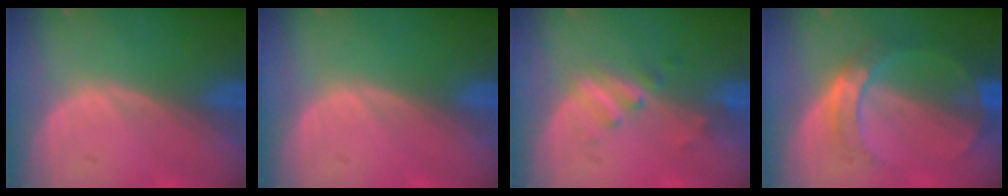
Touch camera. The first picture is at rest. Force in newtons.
{"total": 0.0}
{"total": 2.7, "press": 2.7, "slide": 0.5}
{"total": 7.1, "press": 6.4, "slide": 3.1}